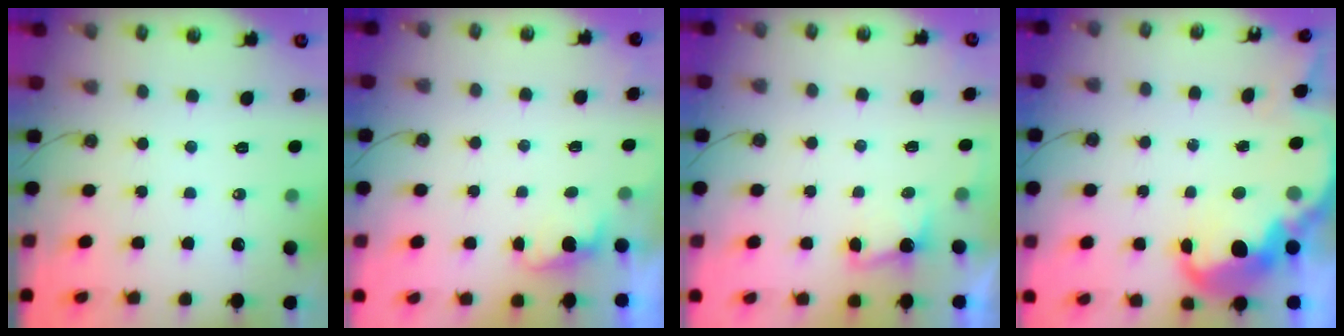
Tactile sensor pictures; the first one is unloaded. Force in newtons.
{"total": 0.7, "press": 0.0, "slide": 0.7}
{"total": 2.3, "press": 2.1, "slide": 1.0}
{"total": 8.2, "press": 8.1, "slide": 0.4}